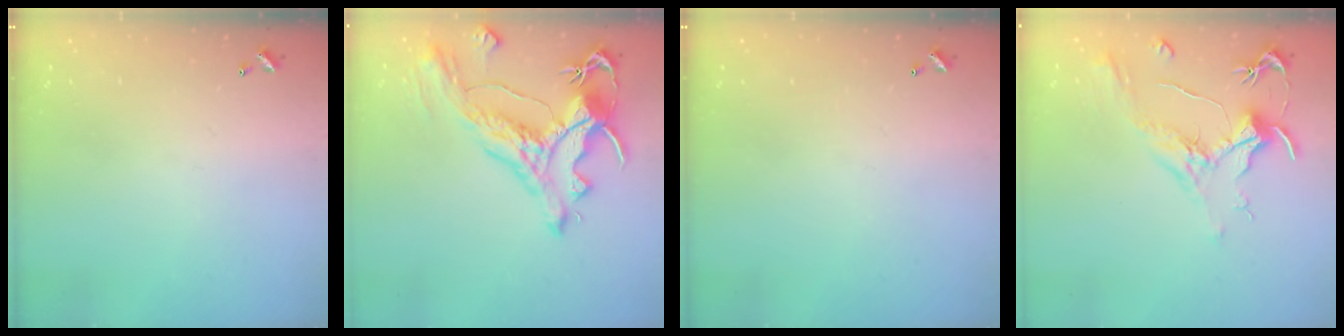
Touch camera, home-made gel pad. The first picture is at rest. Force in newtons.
{"total": 5.1, "press": 4.8, "slide": 1.7}
{"total": 0.0}
{"total": 2.1, "press": 2.0, "slide": 0.8}